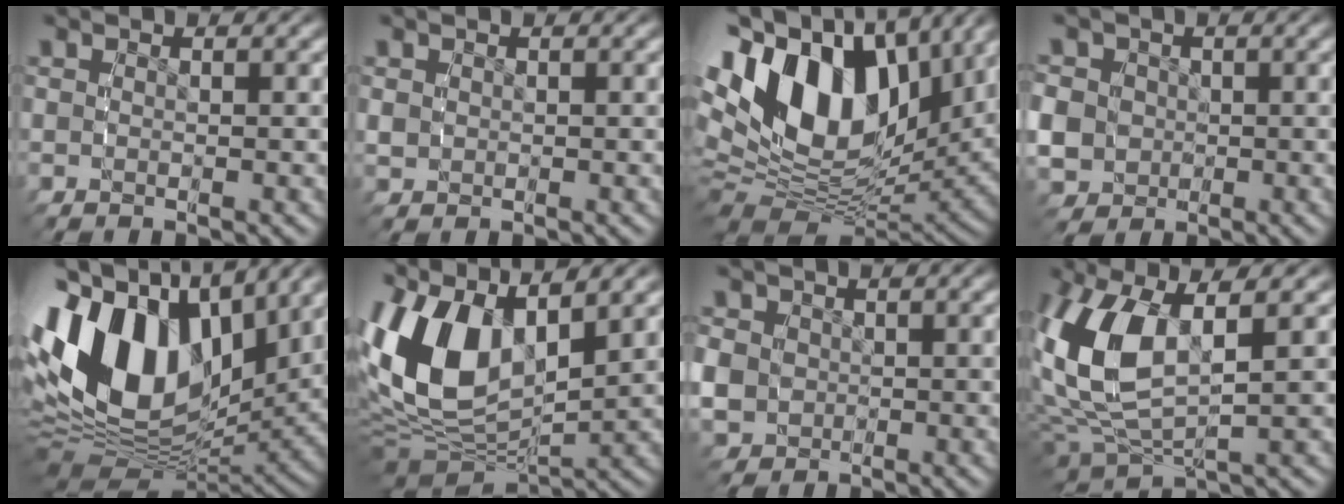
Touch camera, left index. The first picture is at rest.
{"total": 1.3, "force": [-0.1, 1.2, 0.4], "torque": [-0.017, -0.009, 0.006]}
{"total": 16.6, "force": [3.6, 11.0, 11.9], "torque": [-0.225, -0.010, 0.061]}
{"total": 6.9, "force": [-0.5, 6.4, 2.7], "torque": [-0.064, -0.025, -0.005]}
{"total": 16.8, "force": [2.4, 11.5, 12.1], "torque": [-0.231, -0.011, 0.045]}
{"total": 12.0, "force": [1.3, 7.6, 9.1], "torque": [-0.199, -0.020, 0.037]}
{"total": 5.1, "force": [-0.4, 4.7, 2.1], "torque": [-0.054, -0.020, -0.001]}
{"total": 8.6, "force": [1.8, 5.0, 6.8], "torque": [-0.177, -0.012, 0.043]}